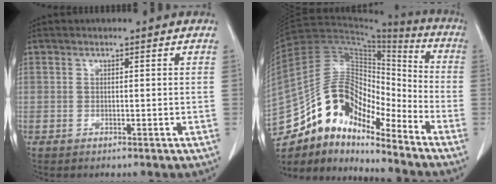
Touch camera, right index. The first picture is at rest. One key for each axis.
{"total": 16.0, "fx": -12.3, "fy": 6.2, "fz": 8.0, "tx": -0.136, "ty": 0.069, "tz": -0.223}